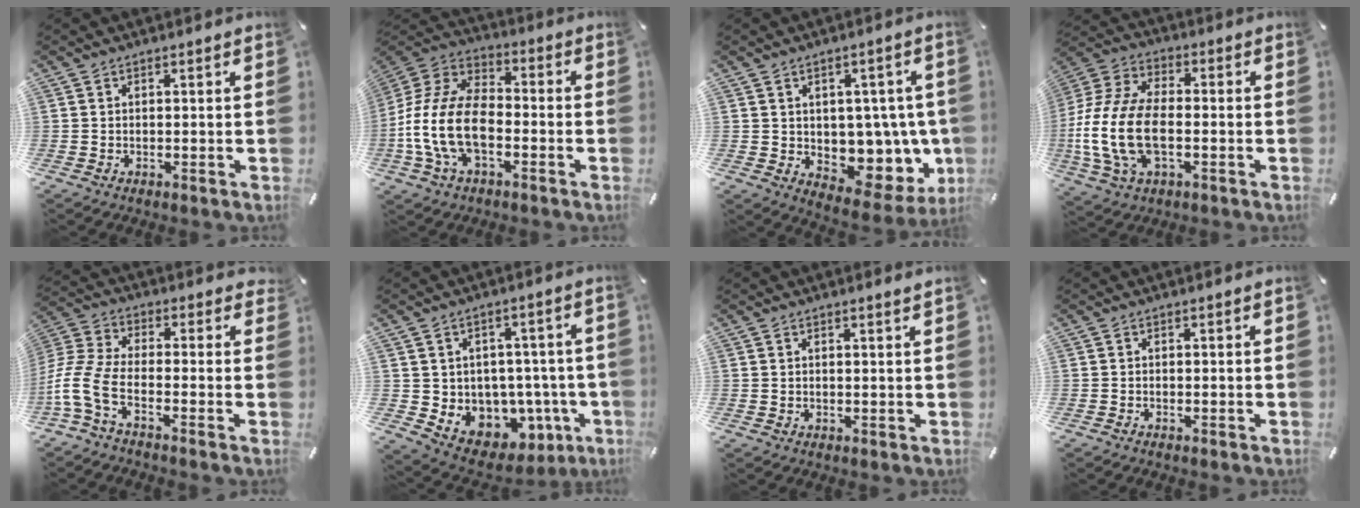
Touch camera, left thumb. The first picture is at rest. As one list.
[{"total": 15.3, "force": [-5.5, 9.1, 10.9], "torque": [-0.241, 0.017, -0.103]}, {"total": 9.1, "force": [1.2, 7.1, 5.6], "torque": [-0.060, -0.028, 0.037]}, {"total": 16.7, "force": [-3.8, 10.1, 12.8], "torque": [-0.278, 0.004, -0.066]}, {"total": 9.8, "force": [-3.9, 5.1, 7.4], "torque": [-0.168, -0.001, -0.073]}, {"total": 6.8, "force": [-1.5, 6.3, 2.1], "torque": [-0.032, -0.021, -0.009]}, {"total": 0.8, "force": [0.8, 0.0, 0.3], "torque": [-0.006, -0.001, 0.014]}, {"total": 0.0}]